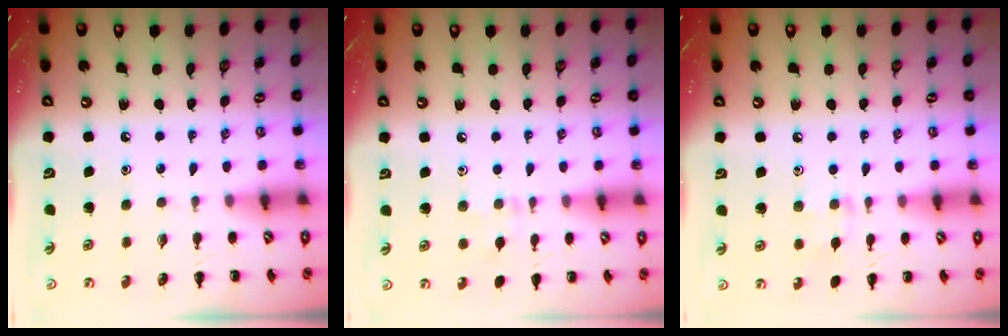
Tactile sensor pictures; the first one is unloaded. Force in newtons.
{"total": 4.8, "press": 4.5, "slide": 1.7}
{"total": 7.1, "press": 6.8, "slide": 2.1}